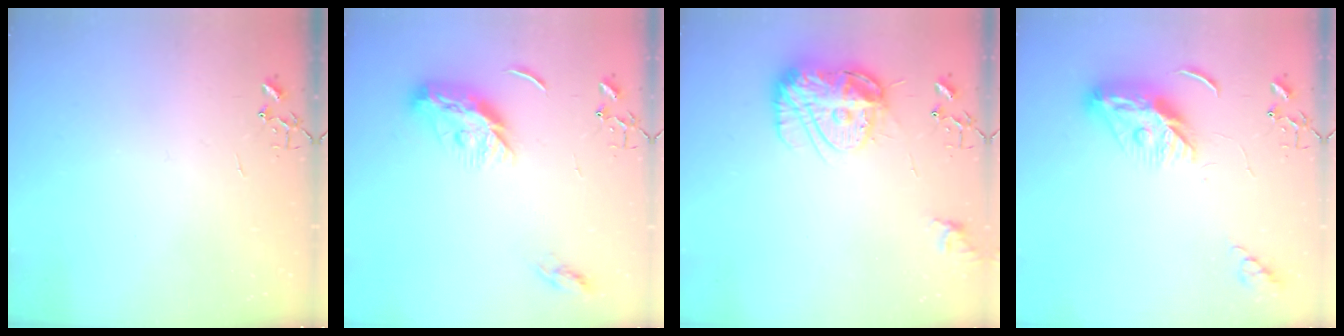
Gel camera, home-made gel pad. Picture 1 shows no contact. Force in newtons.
{"total": 11.0, "press": 11.0, "slide": 0.1}
{"total": 14.7, "press": 14.7, "slide": 1.0}
{"total": 9.5, "press": 9.5, "slide": 0.5}